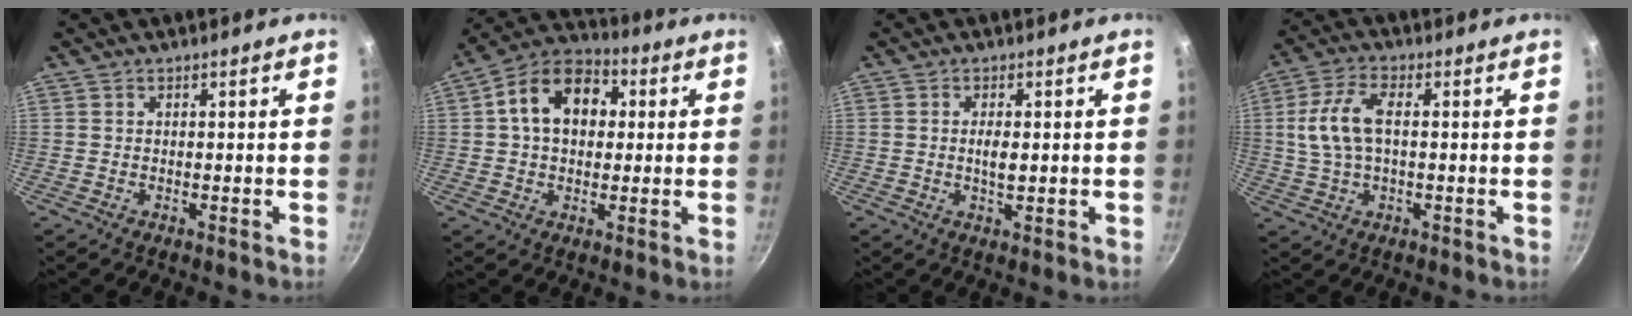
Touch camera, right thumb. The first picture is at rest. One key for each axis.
{"total": 13.5, "fx": 2.3, "fy": 9.6, "fz": 9.1, "tx": -0.114, "ty": 0.025, "tz": 0.018}
{"total": 3.0, "fx": 0.1, "fy": 1.2, "fz": 2.7, "tx": -0.048, "ty": -0.001, "tz": -0.001}
{"total": 9.2, "fx": 0.8, "fy": 4.7, "fz": 7.9, "tx": -0.165, "ty": 0.021, "tz": 0.011}